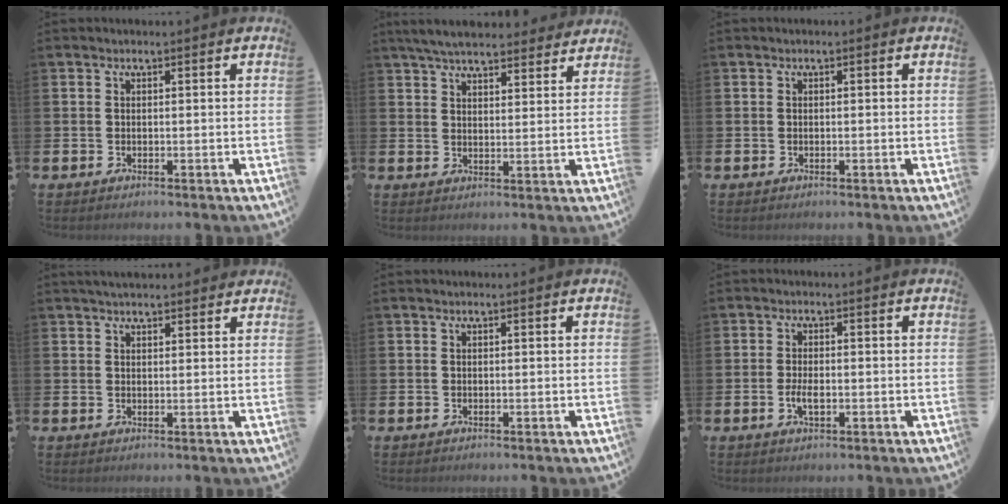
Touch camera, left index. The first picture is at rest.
{"total": 5.9, "force": [5.6, 1.1, 1.5], "torque": [-0.041, -0.021, 0.102]}
{"total": 0.0}
{"total": 2.6, "force": [2.5, 0.6, 0.6], "torque": [-0.007, -0.007, 0.044]}
{"total": 0.0}
{"total": 2.5, "force": [-0.5, 1.1, 2.2], "torque": [-0.037, 0.000, -0.010]}